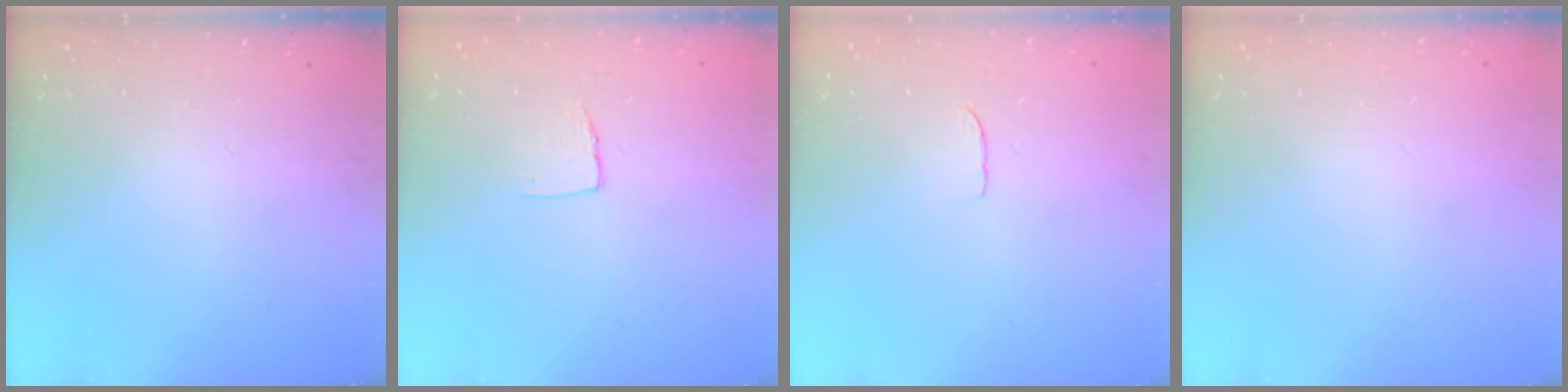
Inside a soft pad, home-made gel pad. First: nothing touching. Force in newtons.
{"total": 5.1, "press": 5.1, "slide": 0.4}
{"total": 3.2, "press": 3.2, "slide": 0.3}
{"total": 0.0}